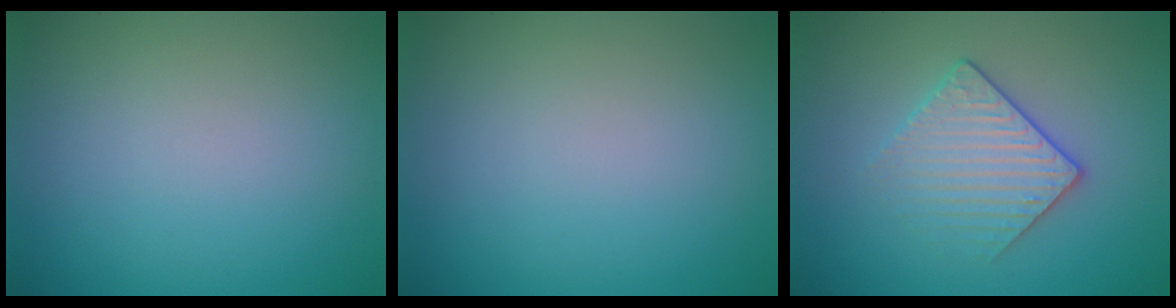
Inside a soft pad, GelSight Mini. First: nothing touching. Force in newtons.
{"total": 0.0}
{"total": 3.1, "press": 2.9, "slide": 1.2}